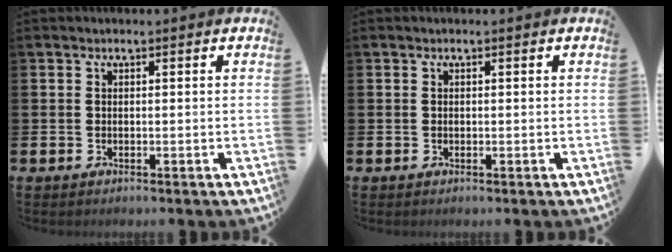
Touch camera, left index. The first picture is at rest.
{"total": 0.0}